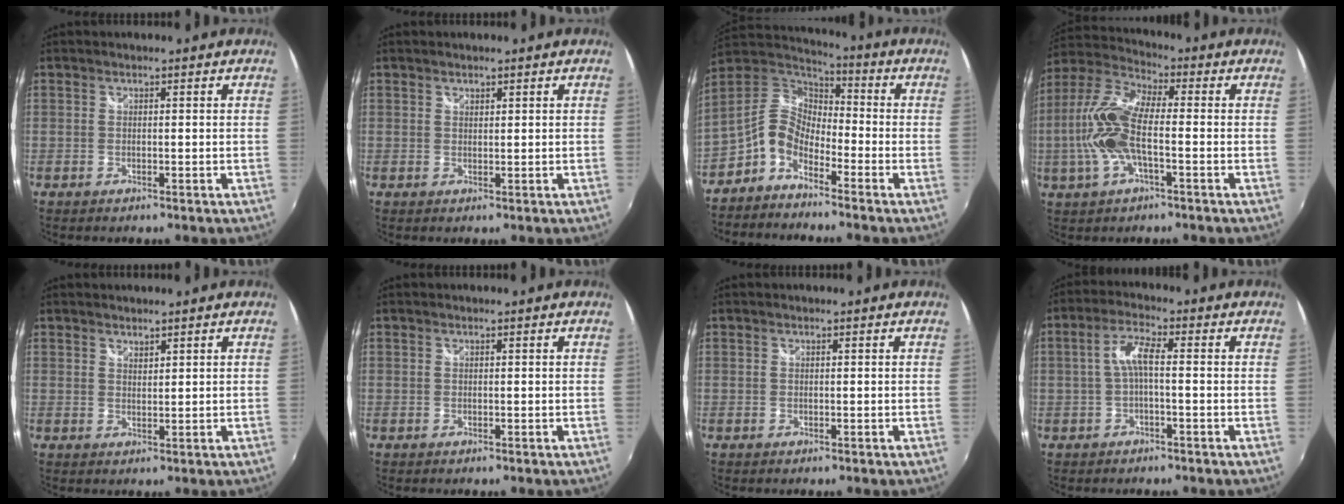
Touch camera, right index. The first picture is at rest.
{"total": 0.8, "force": [0.6, 0.4, 0.2], "torque": [-0.002, 0.001, 0.010]}
{"total": 8.7, "force": [-4.9, 5.1, 5.2], "torque": [-0.109, 0.024, -0.111]}
{"total": 13.2, "force": [-2.3, 4.6, 12.2], "torque": [-0.263, 0.005, -0.050]}
{"total": 1.5, "force": [1.4, 0.5, 0.3], "torque": [-0.001, 0.000, 0.023]}
{"total": 0.0}
{"total": 0.0}
{"total": 4.4, "force": [-0.7, 0.8, 4.3], "torque": [-0.091, 0.011, -0.014]}